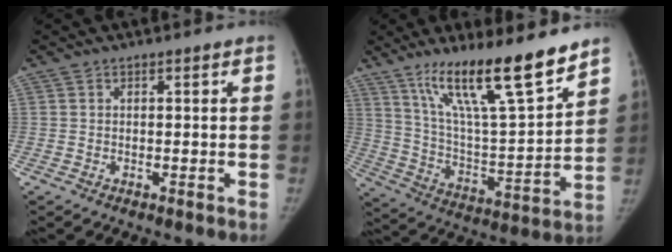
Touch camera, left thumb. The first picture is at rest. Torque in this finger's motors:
{"motor_torque": [0.73, -0.32, 1.44, -1.33, 0.12]}